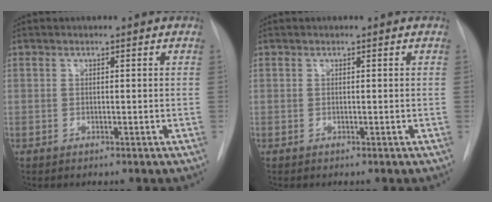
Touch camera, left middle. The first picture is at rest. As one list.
[{"total": 0.0}]